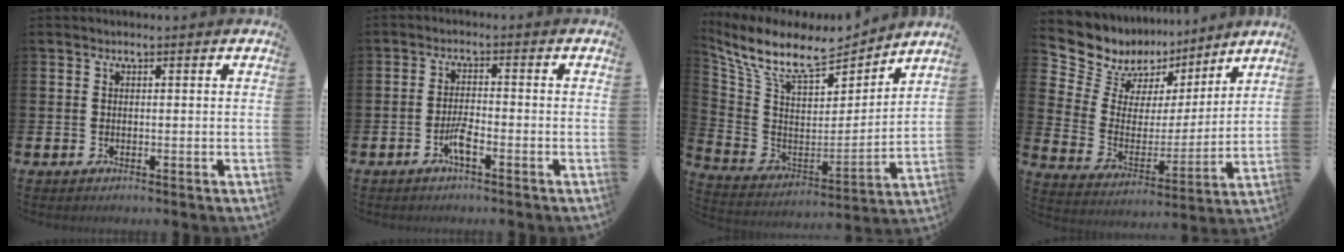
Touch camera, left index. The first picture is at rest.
{"total": 2.8, "force": [-1.5, 0.6, 2.3], "torque": [-0.049, 0.006, -0.026]}
{"total": 10.6, "force": [9.0, 3.5, 4.4], "torque": [-0.133, -0.050, 0.159]}
{"total": 8.7, "force": [7.5, 4.4, 0.1], "torque": [-0.061, -0.068, 0.137]}